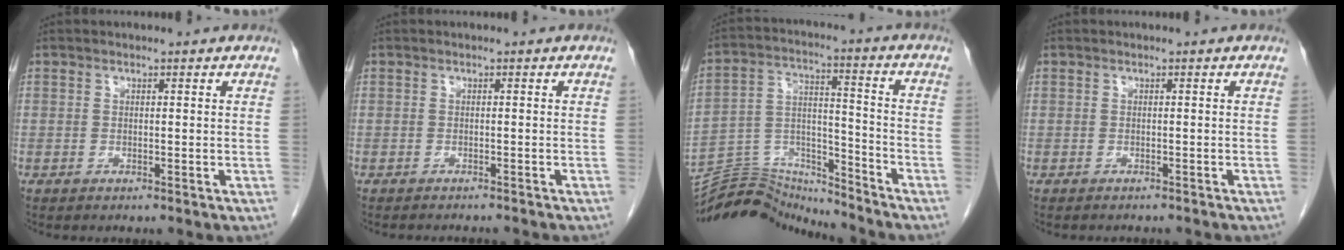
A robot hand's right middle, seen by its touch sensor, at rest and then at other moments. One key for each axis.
{"total": 4.6, "fx": -4.3, "fy": 0.8, "fz": 1.4, "tx": -0.012, "ty": -0.006, "tz": -0.049}
{"total": 14.0, "fx": -14.0, "fy": 0.7, "fz": 0.6, "tx": -0.013, "ty": 0.042, "tz": -0.245}
{"total": 3.0, "fx": -2.8, "fy": 0.9, "fz": 0.9, "tx": -0.012, "ty": -0.002, "tz": -0.030}